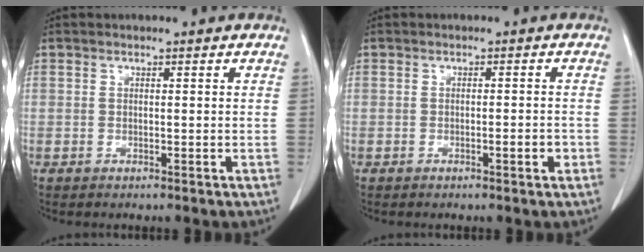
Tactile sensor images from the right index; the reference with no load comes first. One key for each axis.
{"total": 2.0, "fx": -0.9, "fy": 0.4, "fz": 1.7, "tx": -0.025, "ty": 0.001, "tz": -0.013}